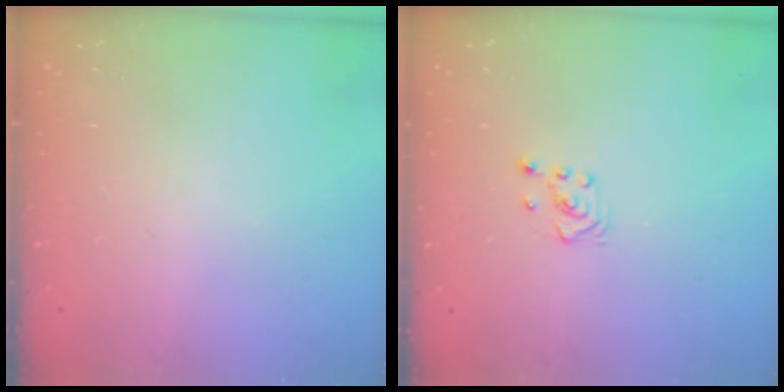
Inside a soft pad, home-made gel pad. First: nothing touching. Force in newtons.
{"total": 3.1, "press": 3.0, "slide": 0.8}